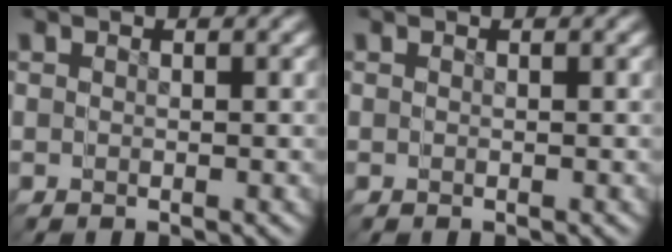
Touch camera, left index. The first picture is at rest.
{"total": 0.0}